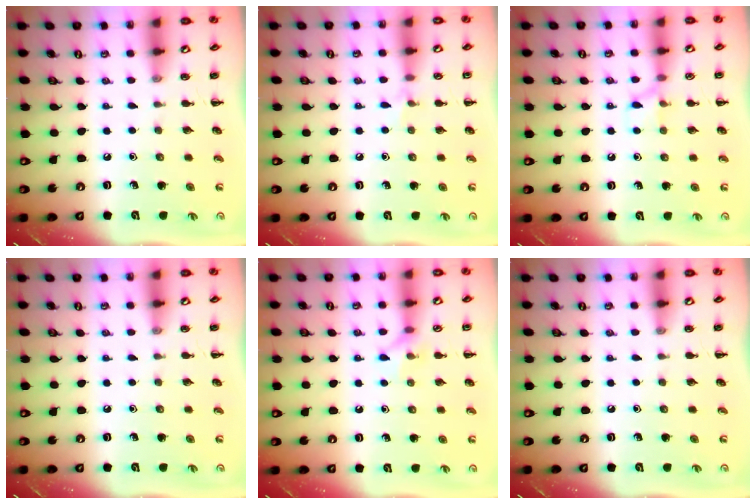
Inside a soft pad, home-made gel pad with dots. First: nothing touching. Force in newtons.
{"total": 3.5, "press": 3.3, "slide": 1.3}
{"total": 5.9, "press": 5.8, "slide": 0.8}
{"total": 0.0}
{"total": 6.4, "press": 6.3, "slide": 0.9}
{"total": 0.0}